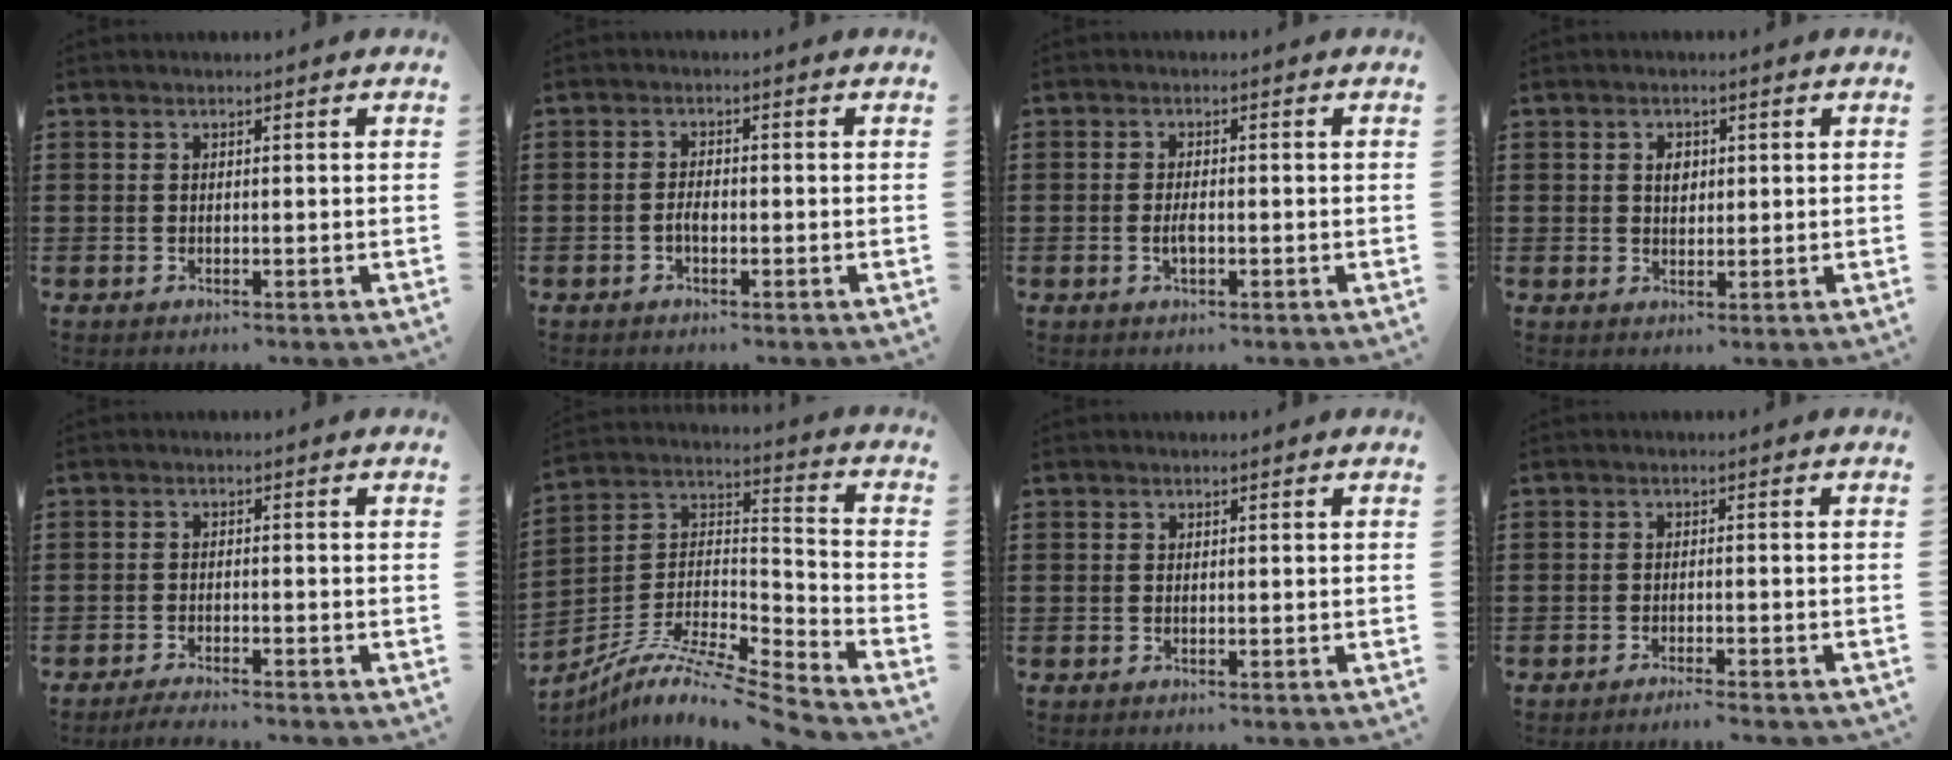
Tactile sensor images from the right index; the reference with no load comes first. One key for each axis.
{"total": 1.8, "fx": -0.7, "fy": 0.8, "fz": 1.4, "tx": -0.028, "ty": 0.003, "tz": -0.013}
{"total": 2.3, "fx": -0.5, "fy": 0.8, "fz": 2.1, "tx": -0.047, "ty": -0.002, "tz": -0.013}
{"total": 2.3, "fx": 0.6, "fy": 1.6, "fz": 1.6, "tx": -0.027, "ty": 0.004, "tz": 0.008}
{"total": 1.8, "fx": -1.8, "fy": -0.1, "fz": 0.3, "tx": -0.006, "ty": 0.003, "tz": -0.036}
{"total": 9.0, "fx": -7.4, "fy": 1.2, "fz": 4.9, "tx": -0.098, "ty": -0.002, "tz": -0.152}
{"total": 0.0}
{"total": 1.7, "fx": -1.6, "fy": -0.2, "fz": 0.5, "tx": -0.010, "ty": 0.002, "tz": -0.031}